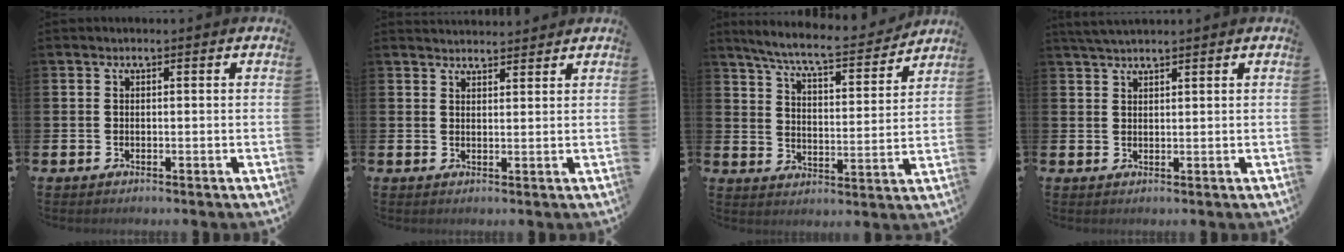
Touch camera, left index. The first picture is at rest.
{"total": 2.4, "force": [2.4, 0.4, 0.0], "torque": [-0.007, -0.011, 0.044]}
{"total": 7.2, "force": [6.5, 0.6, 2.9], "torque": [-0.080, -0.046, 0.109]}
{"total": 2.4, "force": [2.3, 0.2, 0.7], "torque": [-0.020, -0.002, 0.043]}